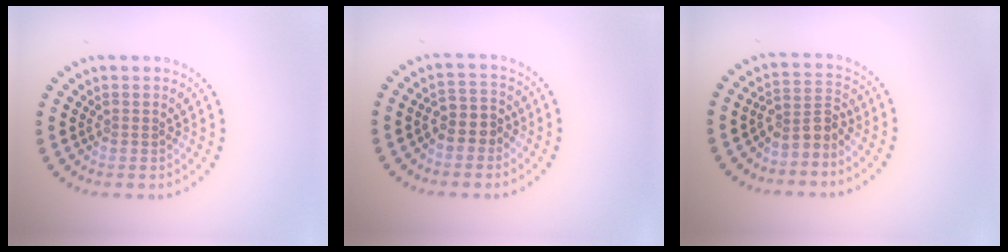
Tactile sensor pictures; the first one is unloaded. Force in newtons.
{"total": 2.5, "press": 2.3, "slide": 1.0}
{"total": 2.8, "press": 2.0, "slide": 2.0}